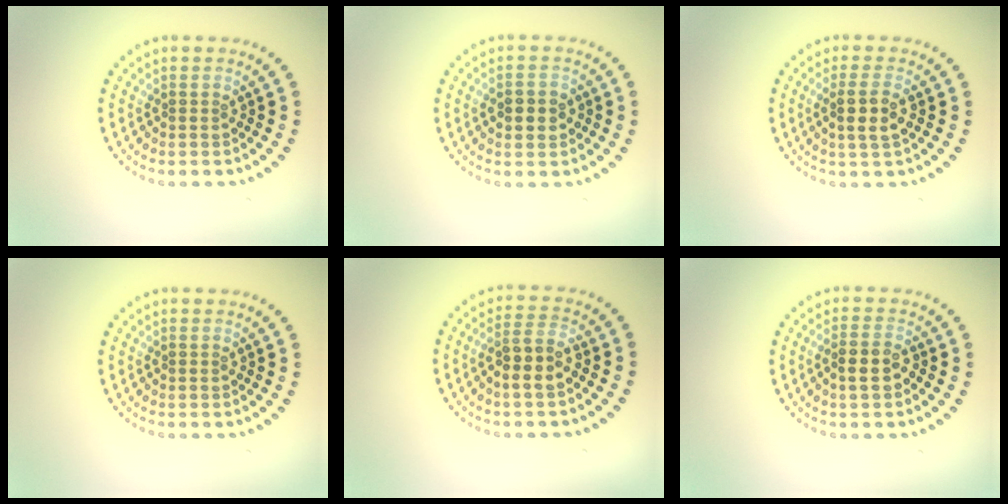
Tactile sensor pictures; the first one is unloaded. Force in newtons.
{"total": 2.2, "press": 2.2, "slide": 0.1}
{"total": 2.5, "press": 2.4, "slide": 0.9}
{"total": 0.0}
{"total": 2.9, "press": 2.6, "slide": 1.3}
{"total": 2.4, "press": 2.3, "slide": 0.7}